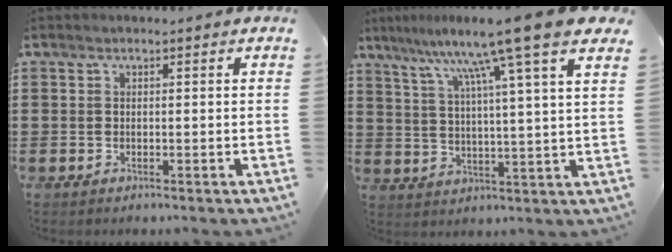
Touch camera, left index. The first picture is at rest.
{"total": 11.6, "force": [8.3, -1.2, 8.0], "torque": [-0.168, -0.043, 0.124]}